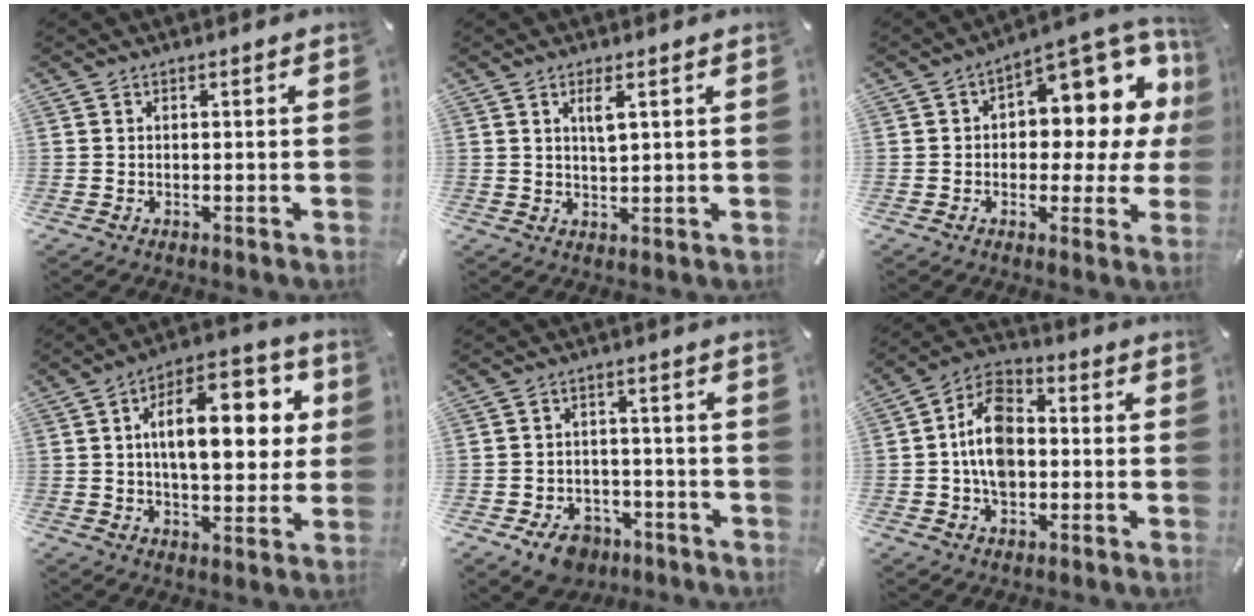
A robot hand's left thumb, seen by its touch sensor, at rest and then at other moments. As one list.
[{"total": 3.5, "force": [1.6, 1.0, 2.9], "torque": [-0.055, 0.000, 0.025]}, {"total": 12.8, "force": [5.8, 6.5, 9.4], "torque": [-0.108, -0.062, 0.091]}, {"total": 18.1, "force": [4.2, 9.0, 15.1], "torque": [-0.224, -0.008, 0.063]}, {"total": 7.4, "force": [-4.6, 5.0, 3.0], "torque": [-0.057, 0.031, -0.082]}, {"total": 11.4, "force": [-1.1, 8.3, 7.7], "torque": [-0.166, 0.018, -0.021]}]